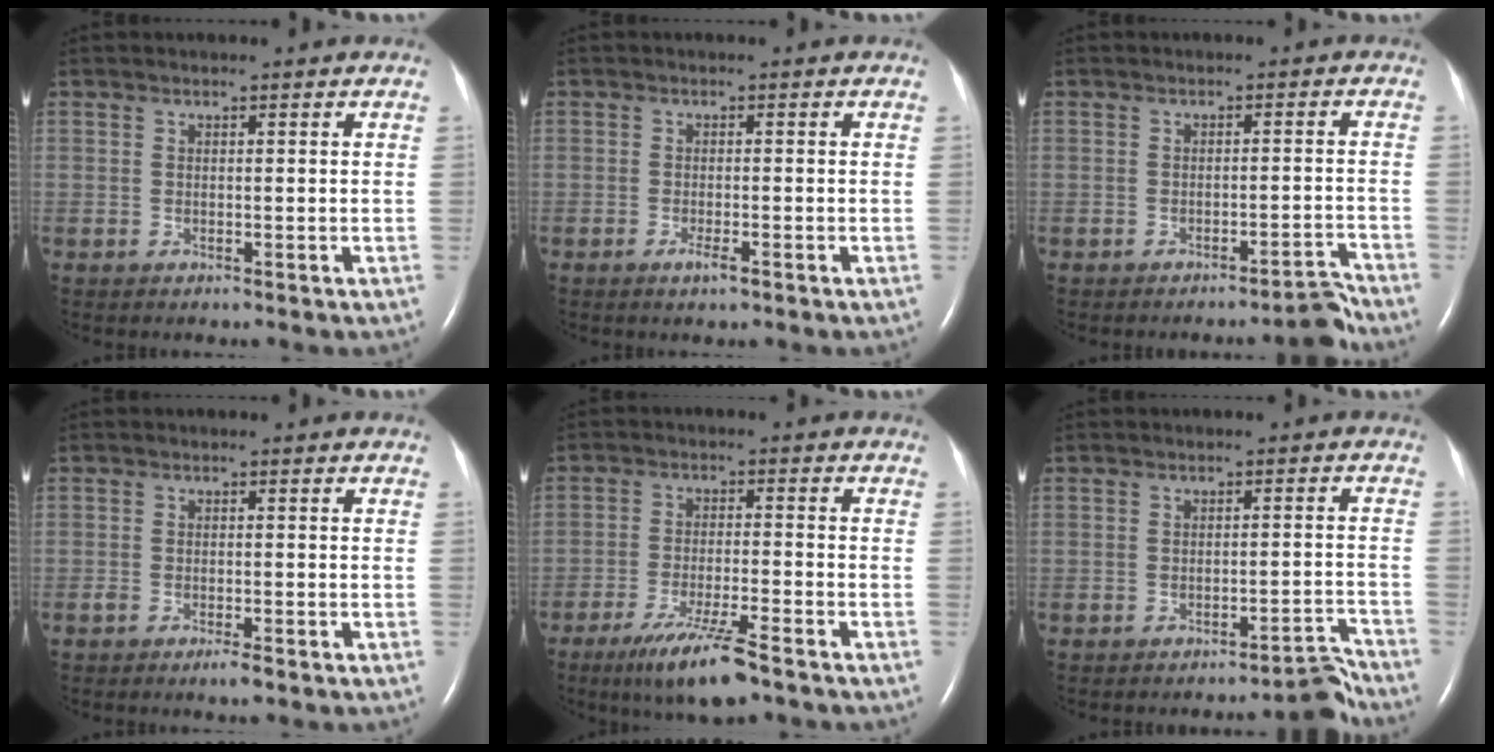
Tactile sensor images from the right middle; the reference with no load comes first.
{"total": 1.8, "force": [-1.1, 0.2, 1.4], "torque": [-0.026, -0.002, -0.019]}
{"total": 3.0, "force": [-3.0, -0.4, 0.6], "torque": [0.005, 0.001, -0.038]}
{"total": 2.1, "force": [-1.4, 0.3, 1.5], "torque": [-0.030, -0.003, -0.025]}
{"total": 9.1, "force": [-6.3, 0.6, 6.6], "torque": [-0.126, -0.025, -0.107]}
{"total": 3.7, "force": [-3.7, -0.3, 0.6], "torque": [0.012, 0.013, -0.047]}